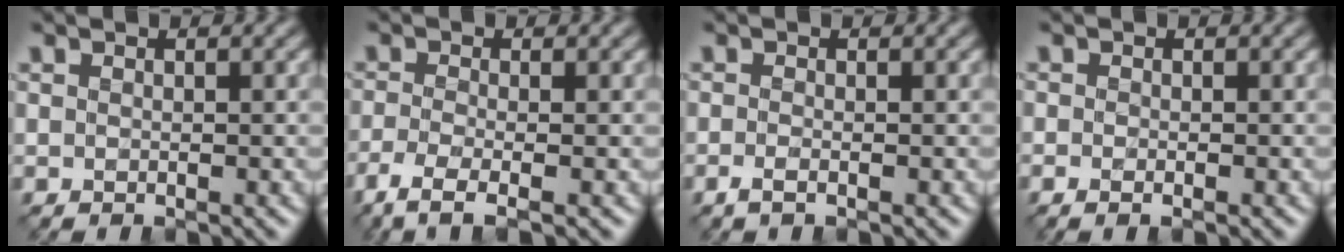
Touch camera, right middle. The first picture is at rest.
{"total": 3.7, "force": [-2.2, 1.0, 2.8], "torque": [-0.055, -0.015, -0.054]}
{"total": 1.2, "force": [-0.8, 0.3, 0.9], "torque": [-0.022, -0.009, -0.018]}
{"total": 0.8, "force": [-0.5, 0.1, 0.5], "torque": [-0.012, -0.008, -0.011]}